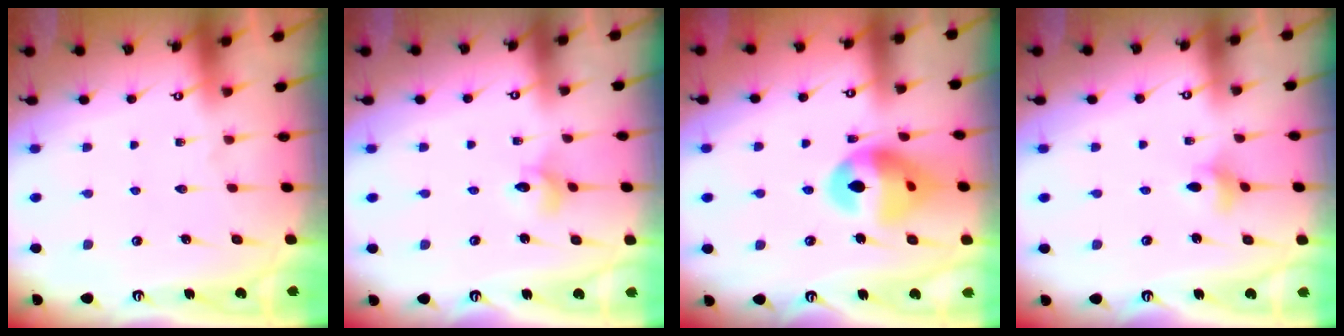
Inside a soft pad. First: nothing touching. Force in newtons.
{"total": 3.9, "press": 3.9, "slide": 0.3}
{"total": 15.0, "press": 14.9, "slide": 1.9}
{"total": 4.4, "press": 4.3, "slide": 0.4}